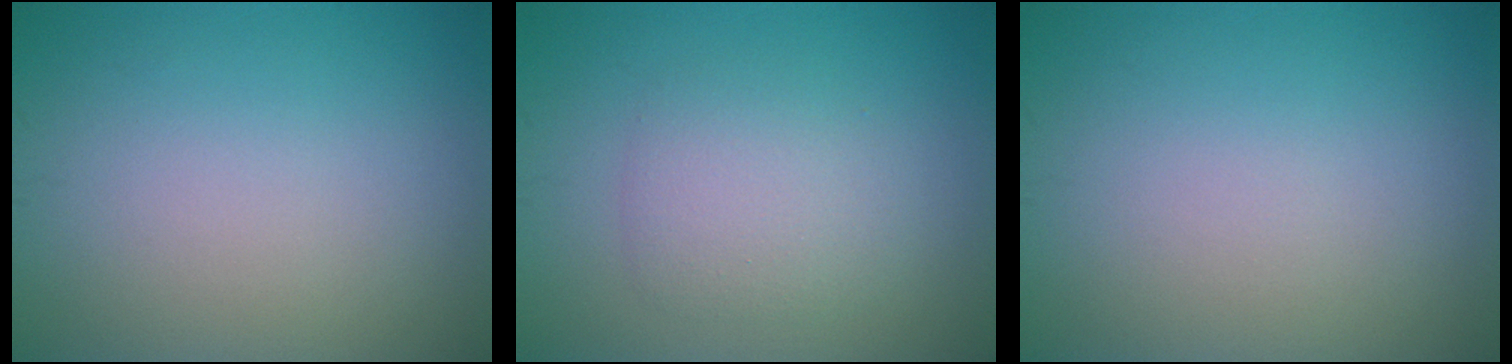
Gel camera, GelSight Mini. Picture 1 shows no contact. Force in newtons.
{"total": 2.9, "press": 2.9, "slide": 0.2}
{"total": 0.0}